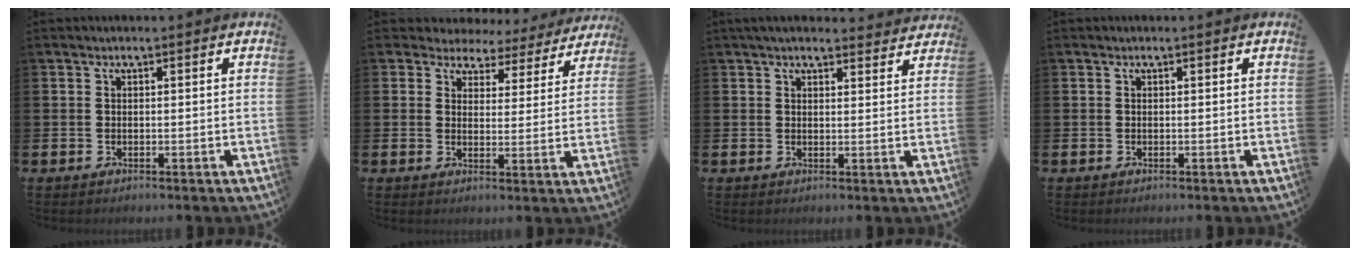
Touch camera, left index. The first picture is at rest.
{"total": 3.9, "force": [3.3, 2.0, 0.2], "torque": [-0.020, -0.028, 0.052]}
{"total": 3.5, "force": [3.3, 0.7, 0.7], "torque": [-0.007, -0.017, 0.059]}
{"total": 0.0}